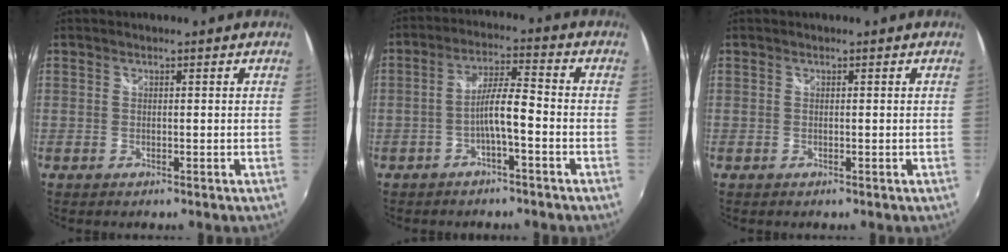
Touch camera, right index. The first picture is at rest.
{"total": 5.6, "force": [-2.6, 0.5, 4.9], "torque": [-0.100, 0.013, -0.047]}
{"total": 0.0}